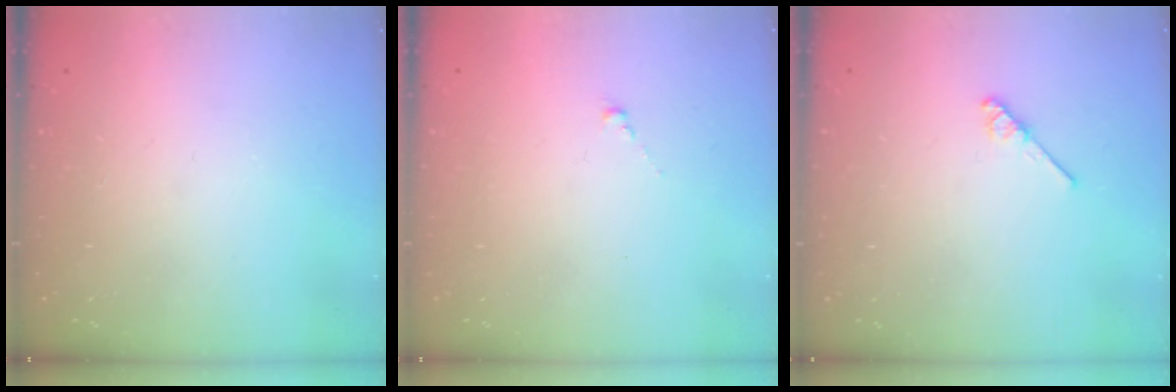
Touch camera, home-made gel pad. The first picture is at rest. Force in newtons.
{"total": 0.0}
{"total": 3.7, "press": 3.7, "slide": 0.4}